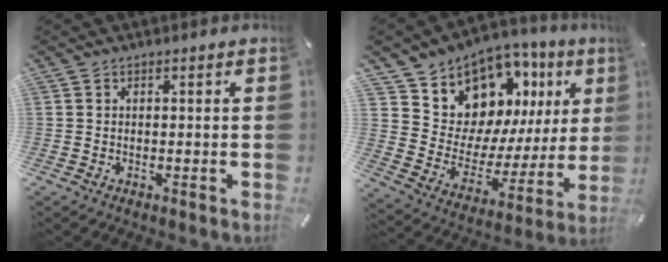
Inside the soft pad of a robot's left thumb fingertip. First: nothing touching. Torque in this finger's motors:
{"motor_torque": [2.06, 2.06, 1.21, -1.19, 0.14]}